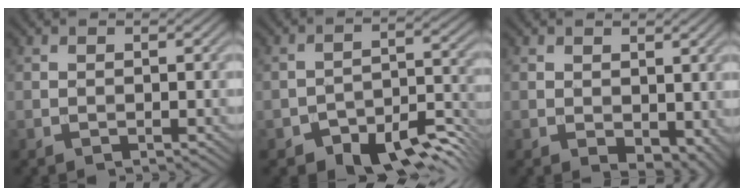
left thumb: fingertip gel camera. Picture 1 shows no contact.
{"total": 10.3, "force": [-7.7, 4.6, 5.1], "torque": [-0.068, -0.013, -0.117]}
{"total": 3.9, "force": [0.0, 2.5, 3.0], "torque": [-0.047, -0.016, 0.007]}